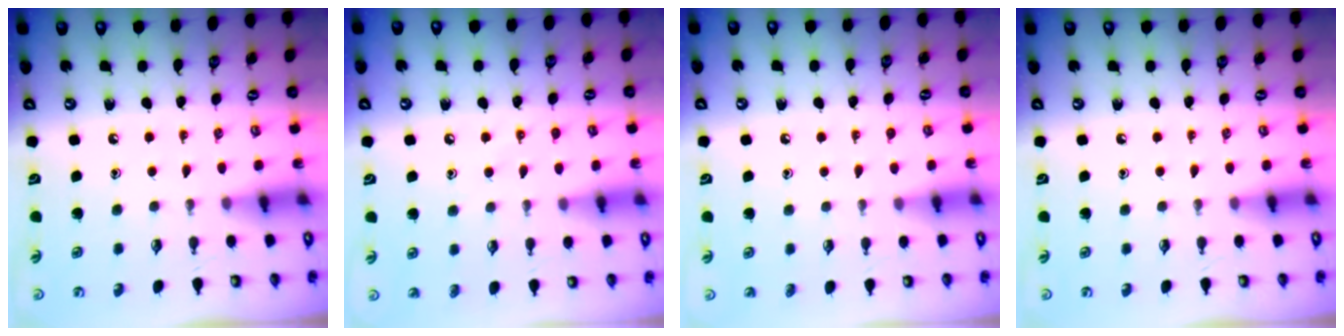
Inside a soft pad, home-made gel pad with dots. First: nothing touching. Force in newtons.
{"total": 7.2, "press": 7.1, "slide": 0.6}
{"total": 1.7, "press": 1.7, "slide": 0.1}
{"total": 0.0}